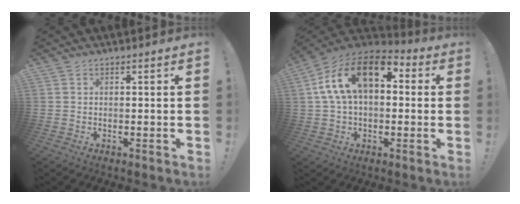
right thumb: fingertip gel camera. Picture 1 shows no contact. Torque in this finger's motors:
{"motor_torque": [1.71, 3.05, 0.69, -0.30, 0.25]}